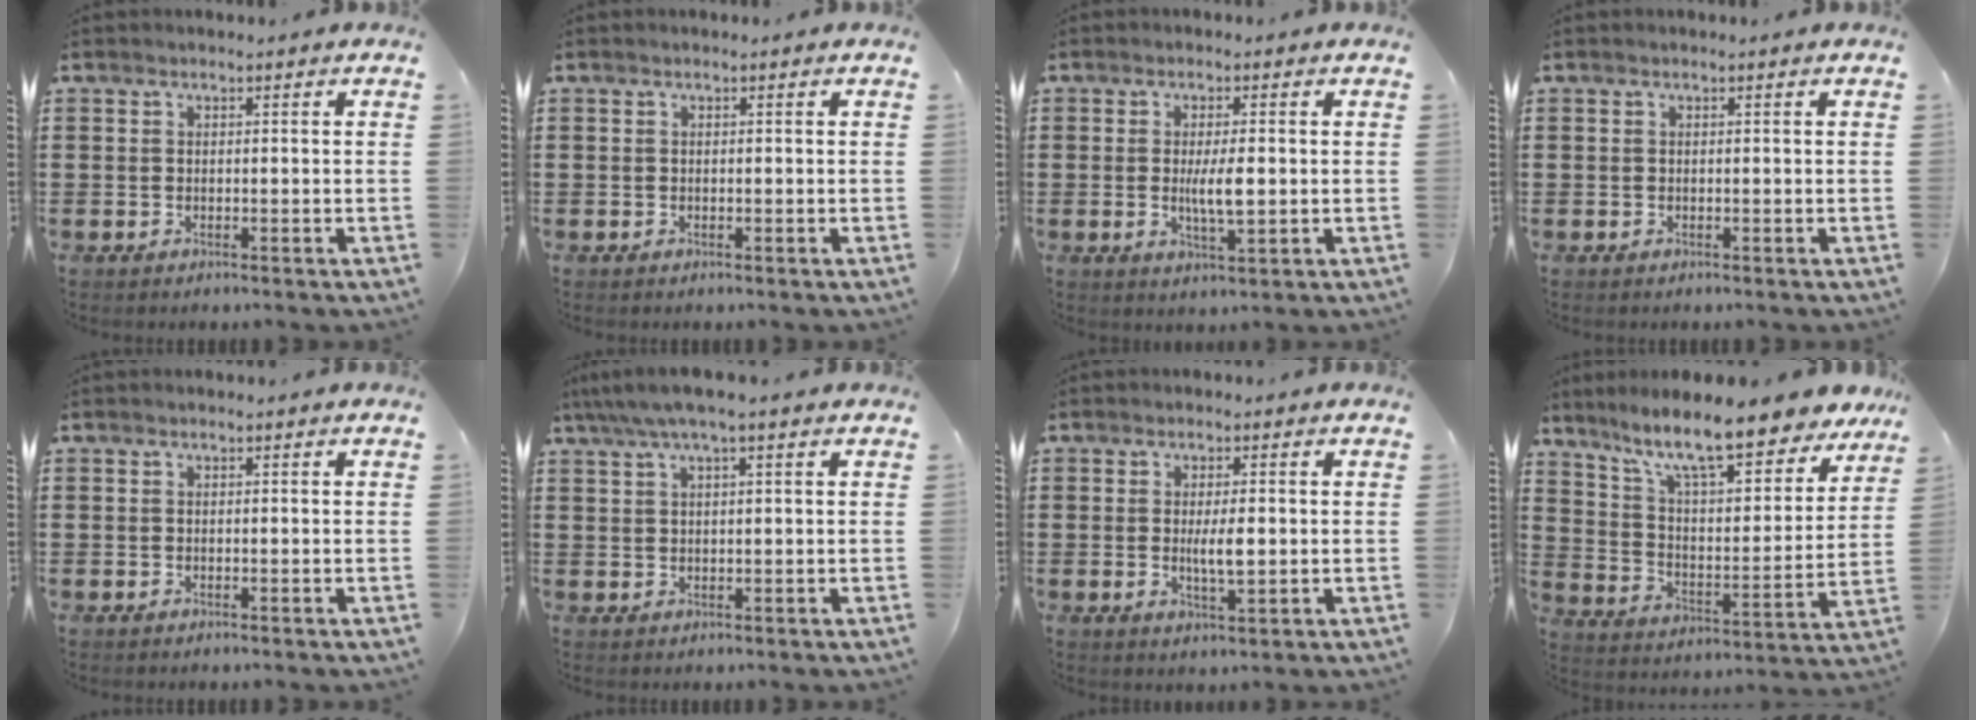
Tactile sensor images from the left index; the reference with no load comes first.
{"total": 0.0}
{"total": 4.8, "force": [0.0, 1.1, 4.7], "torque": [-0.092, -0.005, -0.002]}
{"total": 0.0}
{"total": 0.0}
{"total": 3.3, "force": [1.9, 0.3, 2.7], "torque": [-0.054, 0.005, 0.033]}
{"total": 4.1, "force": [0.1, 1.0, 4.0], "torque": [-0.064, -0.005, 0.000]}
{"total": 11.2, "force": [9.4, 1.0, 6.1], "torque": [-0.145, -0.059, 0.158]}